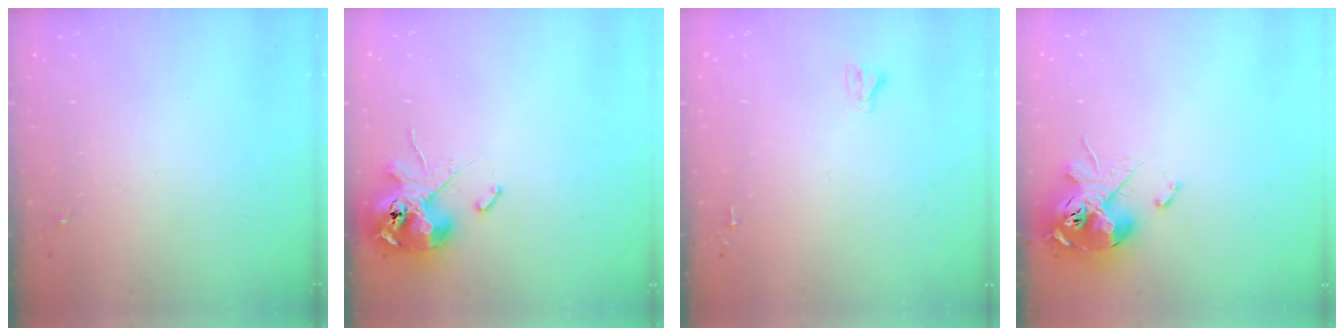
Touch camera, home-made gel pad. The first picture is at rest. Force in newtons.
{"total": 12.7, "press": 12.5, "slide": 2.1}
{"total": 2.4, "press": 2.4, "slide": 0.2}
{"total": 13.4, "press": 13.3, "slide": 1.4}